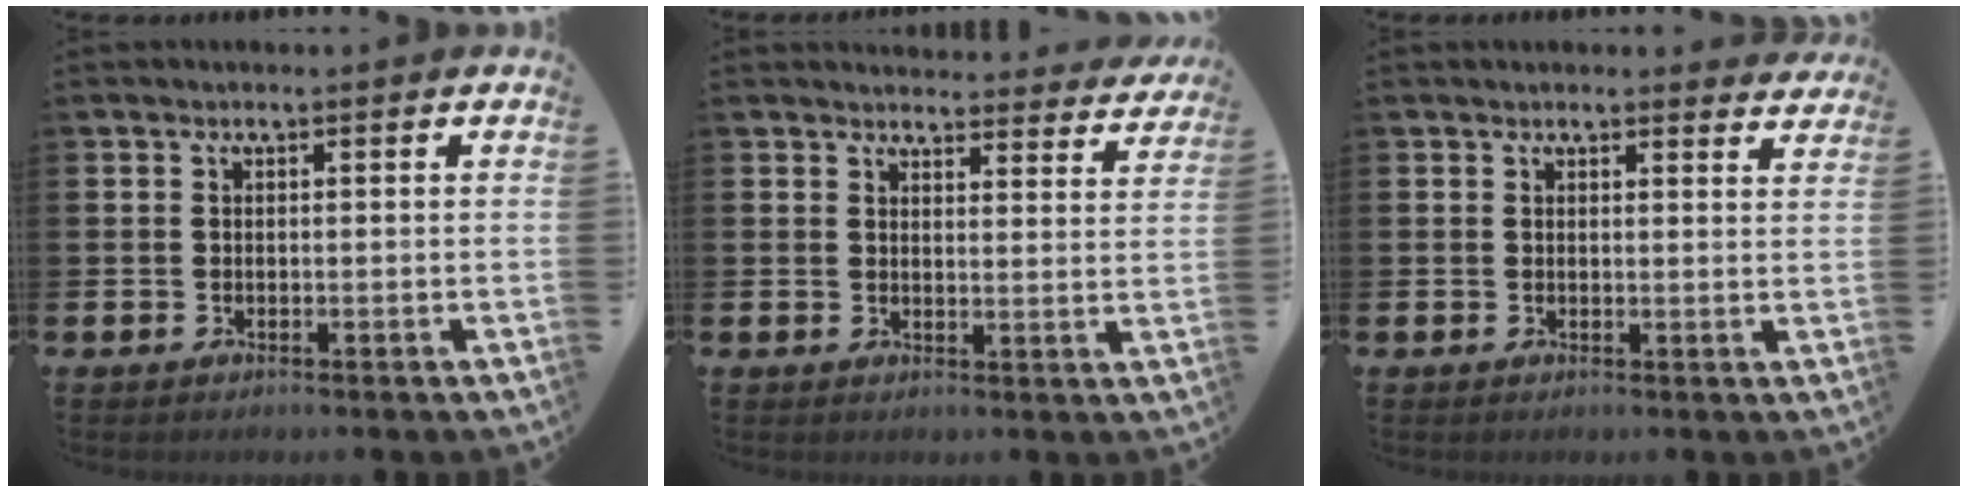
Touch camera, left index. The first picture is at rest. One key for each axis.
{"total": 3.7, "fx": 3.6, "fy": 0.4, "fz": 0.1, "tx": -0.003, "ty": -0.030, "tz": 0.063}
{"total": 1.9, "fx": 1.9, "fy": 0.3, "fz": 0.0, "tx": 0.005, "ty": -0.010, "tz": 0.033}